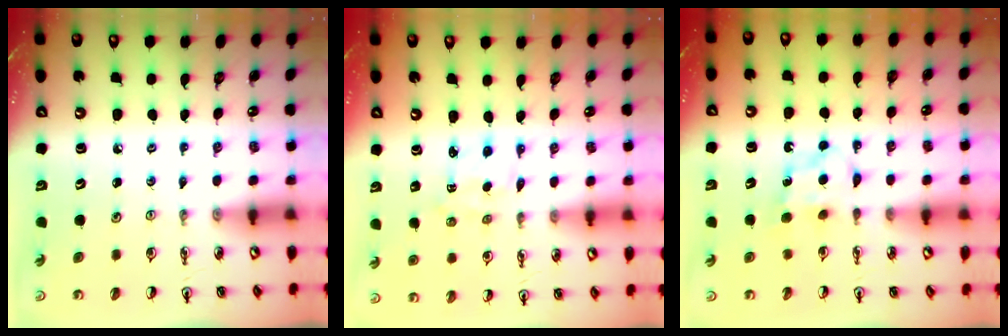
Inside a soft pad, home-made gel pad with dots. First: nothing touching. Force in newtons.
{"total": 1.6, "press": 1.5, "slide": 0.7}
{"total": 6.4, "press": 6.3, "slide": 0.6}